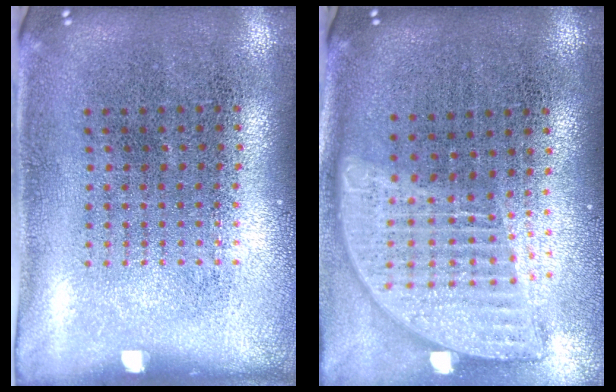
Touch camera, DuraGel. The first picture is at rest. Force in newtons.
{"total": 2.0, "press": 1.6, "slide": 1.2}